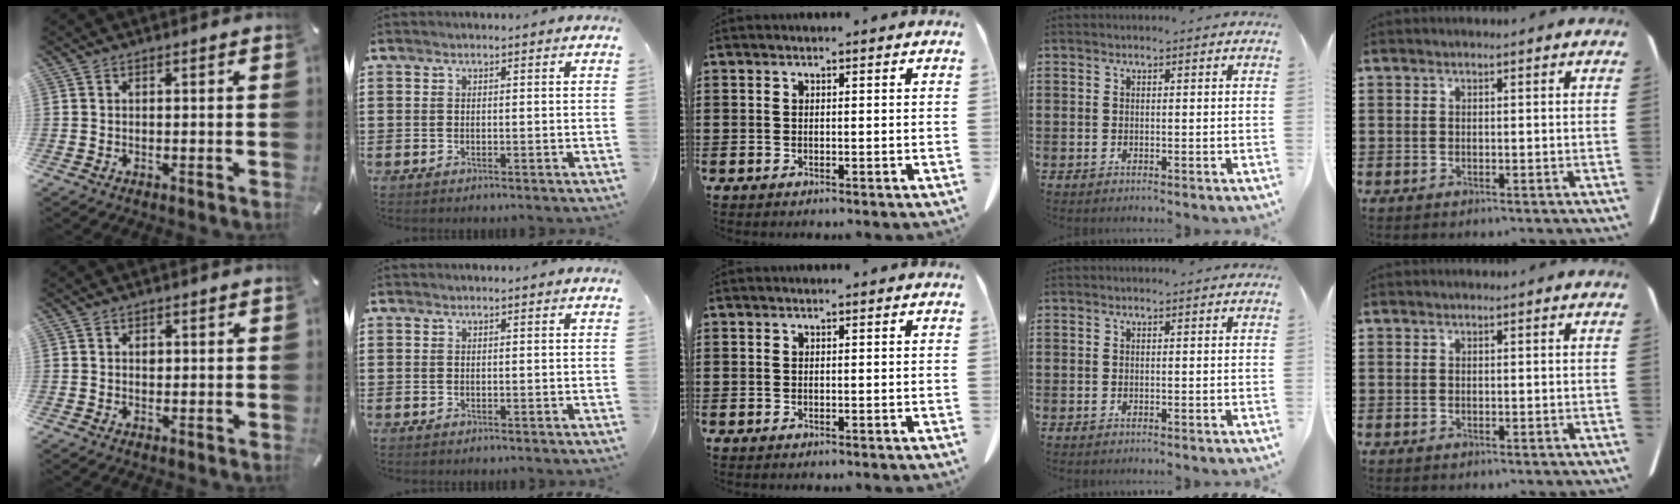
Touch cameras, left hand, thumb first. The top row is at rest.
{"thumb": {"total": 1.0, "force": [0.3, 0.9, 0.5], "torque": [-0.002, -0.002, 0.003]}}